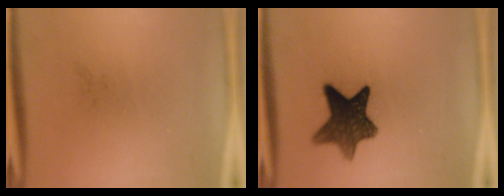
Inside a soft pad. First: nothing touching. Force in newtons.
{"total": 10.0}